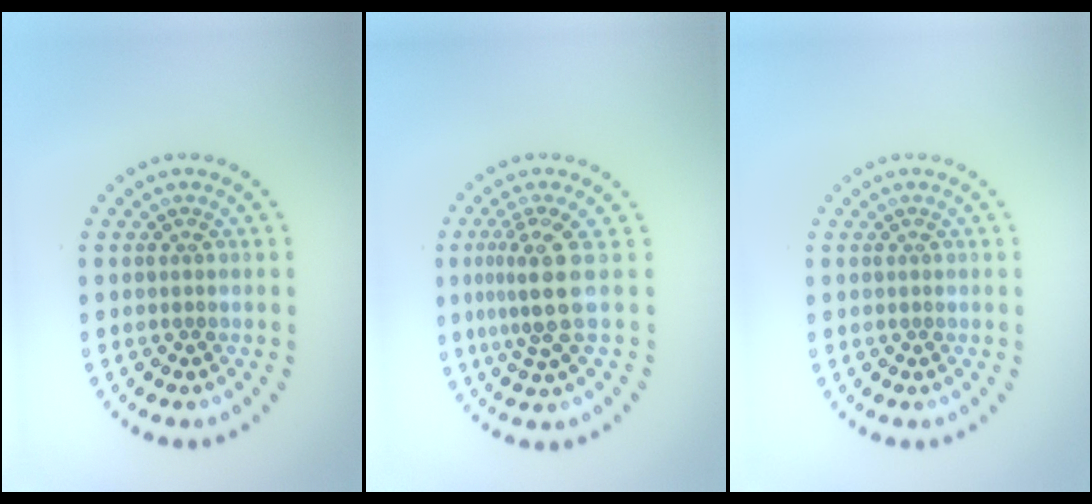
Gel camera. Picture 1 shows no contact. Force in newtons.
{"total": 3.7, "press": 2.7, "slide": 2.5}
{"total": 0.0}